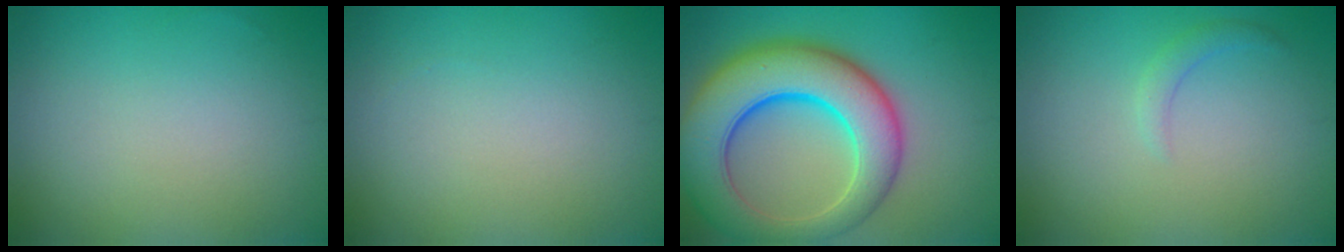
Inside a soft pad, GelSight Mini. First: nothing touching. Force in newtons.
{"total": 0.0}
{"total": 10.8, "press": 10.8, "slide": 0.6}
{"total": 1.1, "press": 1.1, "slide": 0.1}